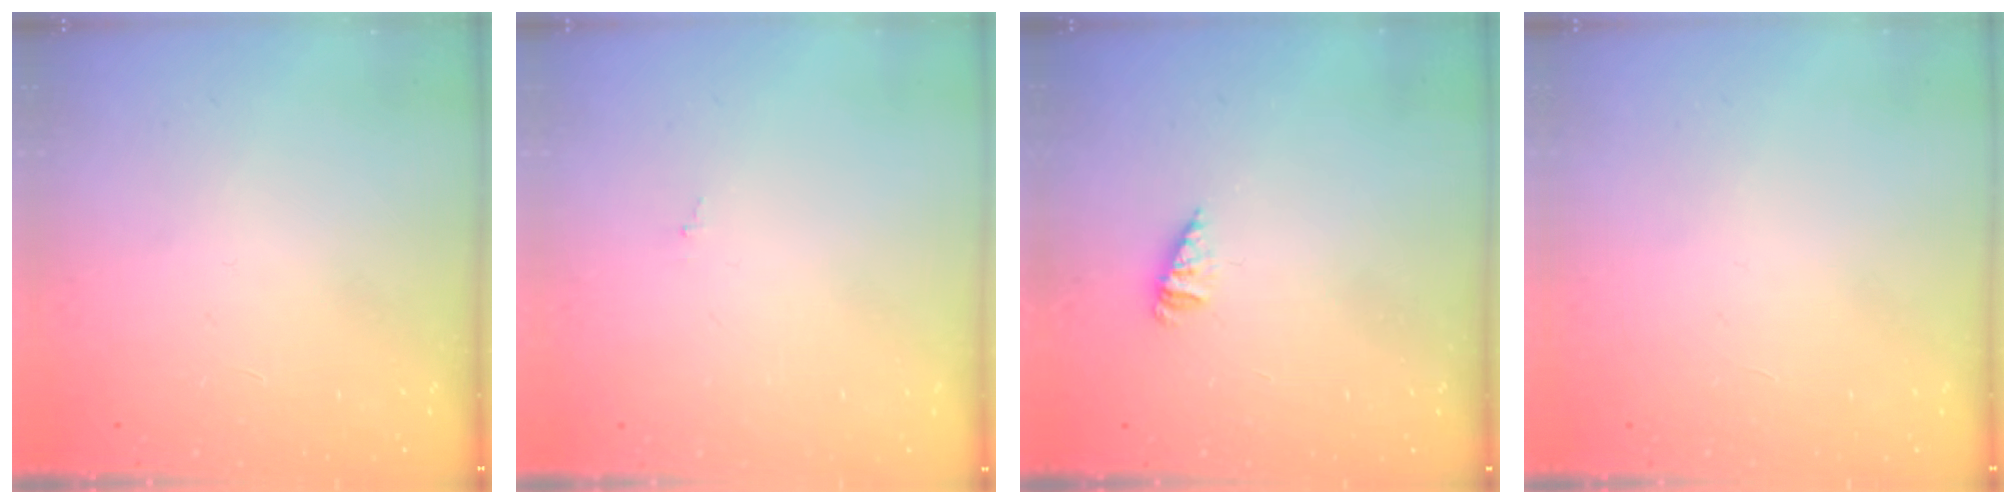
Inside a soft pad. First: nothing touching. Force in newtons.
{"total": 0.0}
{"total": 1.5, "press": 1.5, "slide": 0.2}
{"total": 0.0}